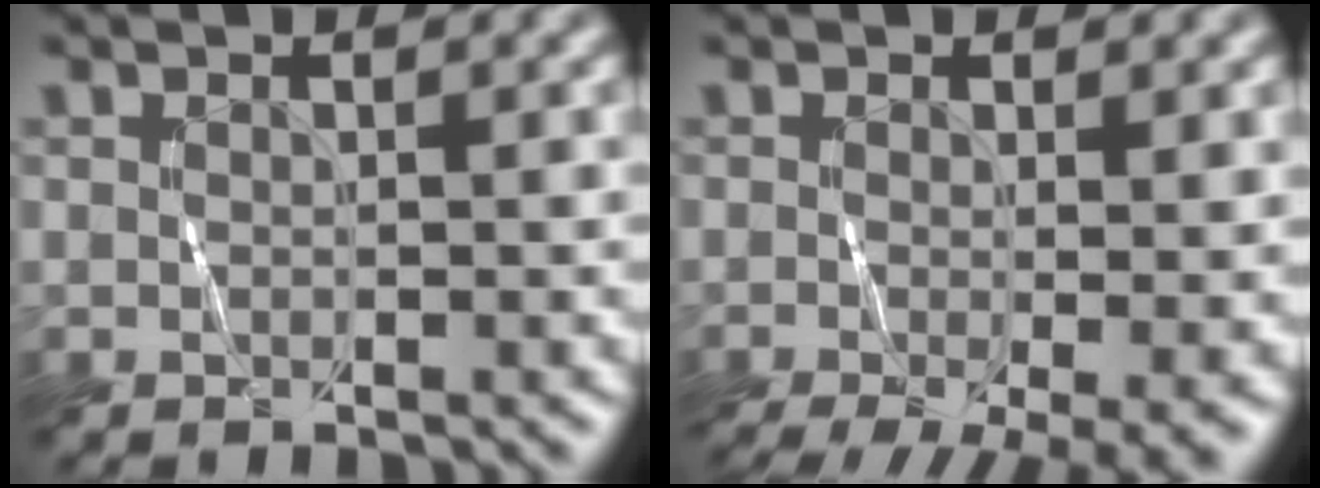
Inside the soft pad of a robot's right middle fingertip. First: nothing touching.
{"total": 7.4, "force": [-3.1, 2.1, 6.4], "torque": [-0.097, -0.012, -0.043]}